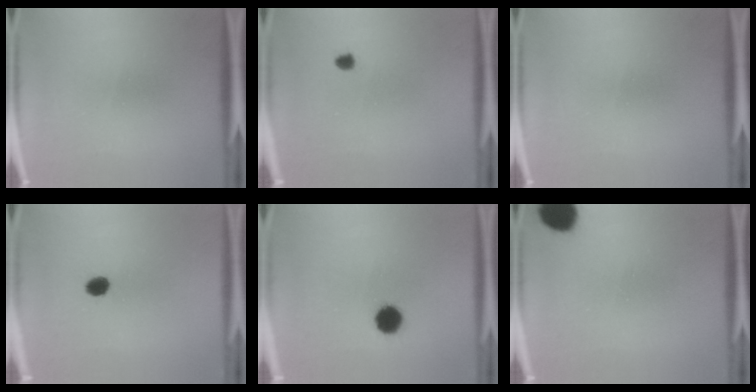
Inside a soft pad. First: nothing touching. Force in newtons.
{"total": 1.3}
{"total": 0.0}
{"total": 3.1}
{"total": 6.6}
{"total": 8.3}